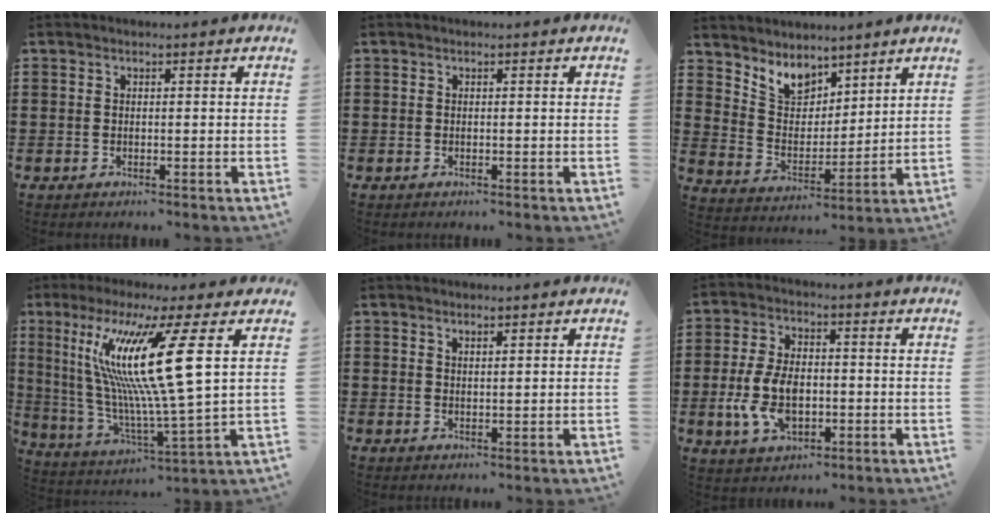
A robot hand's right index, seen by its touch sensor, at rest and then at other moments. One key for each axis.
{"total": 0.0}
{"total": 6.7, "fx": 5.4, "fy": 3.6, "fz": 1.6, "tx": -0.061, "ty": -0.021, "tz": 0.103}
{"total": 17.1, "fx": 6.0, "fy": 1.3, "fz": 16.0, "tx": -0.351, "ty": -0.020, "tz": 0.079}
{"total": 1.3, "fx": 1.2, "fy": 0.3, "fz": 0.3, "tx": -0.007, "ty": 0.001, "tz": 0.023}
{"total": 8.6, "fx": -1.4, "fy": 4.9, "fz": 6.9, "tx": -0.161, "ty": -0.001, "tz": -0.028}